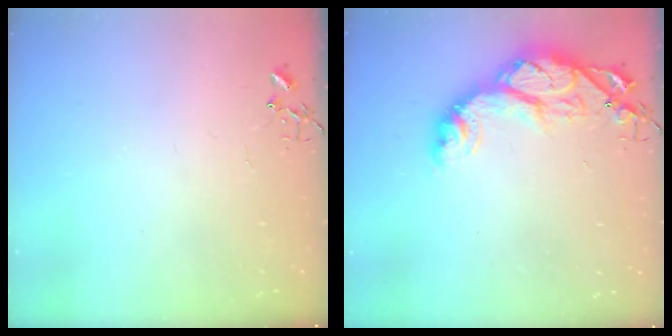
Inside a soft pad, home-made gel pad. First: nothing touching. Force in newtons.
{"total": 16.0, "press": 15.9, "slide": 1.3}